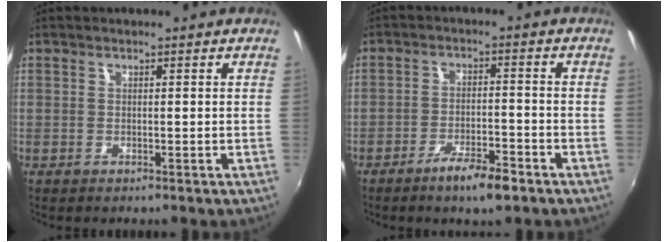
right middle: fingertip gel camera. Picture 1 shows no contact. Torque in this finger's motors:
{"motor_torque": [0.85, -0.80, 0.48, 0.15]}